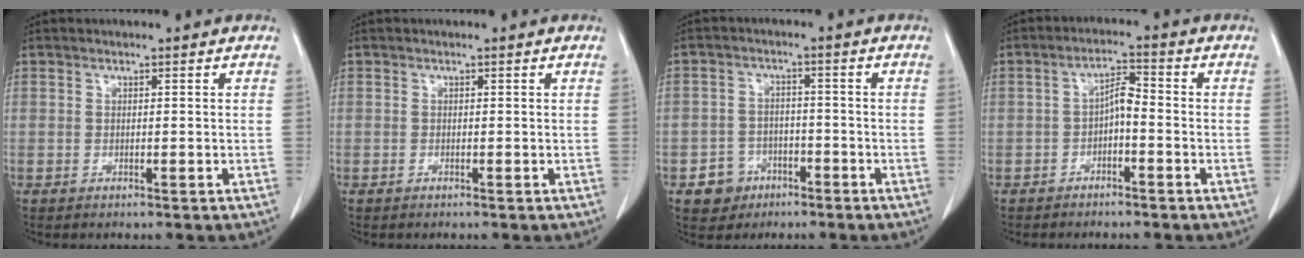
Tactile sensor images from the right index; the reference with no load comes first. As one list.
[{"total": 0.0}, {"total": 5.1, "force": [-2.8, 4.2, 0.7], "torque": [-0.005, 0.013, -0.041]}, {"total": 3.6, "force": [-1.2, 1.2, 3.1], "torque": [-0.057, 0.014, -0.021]}]